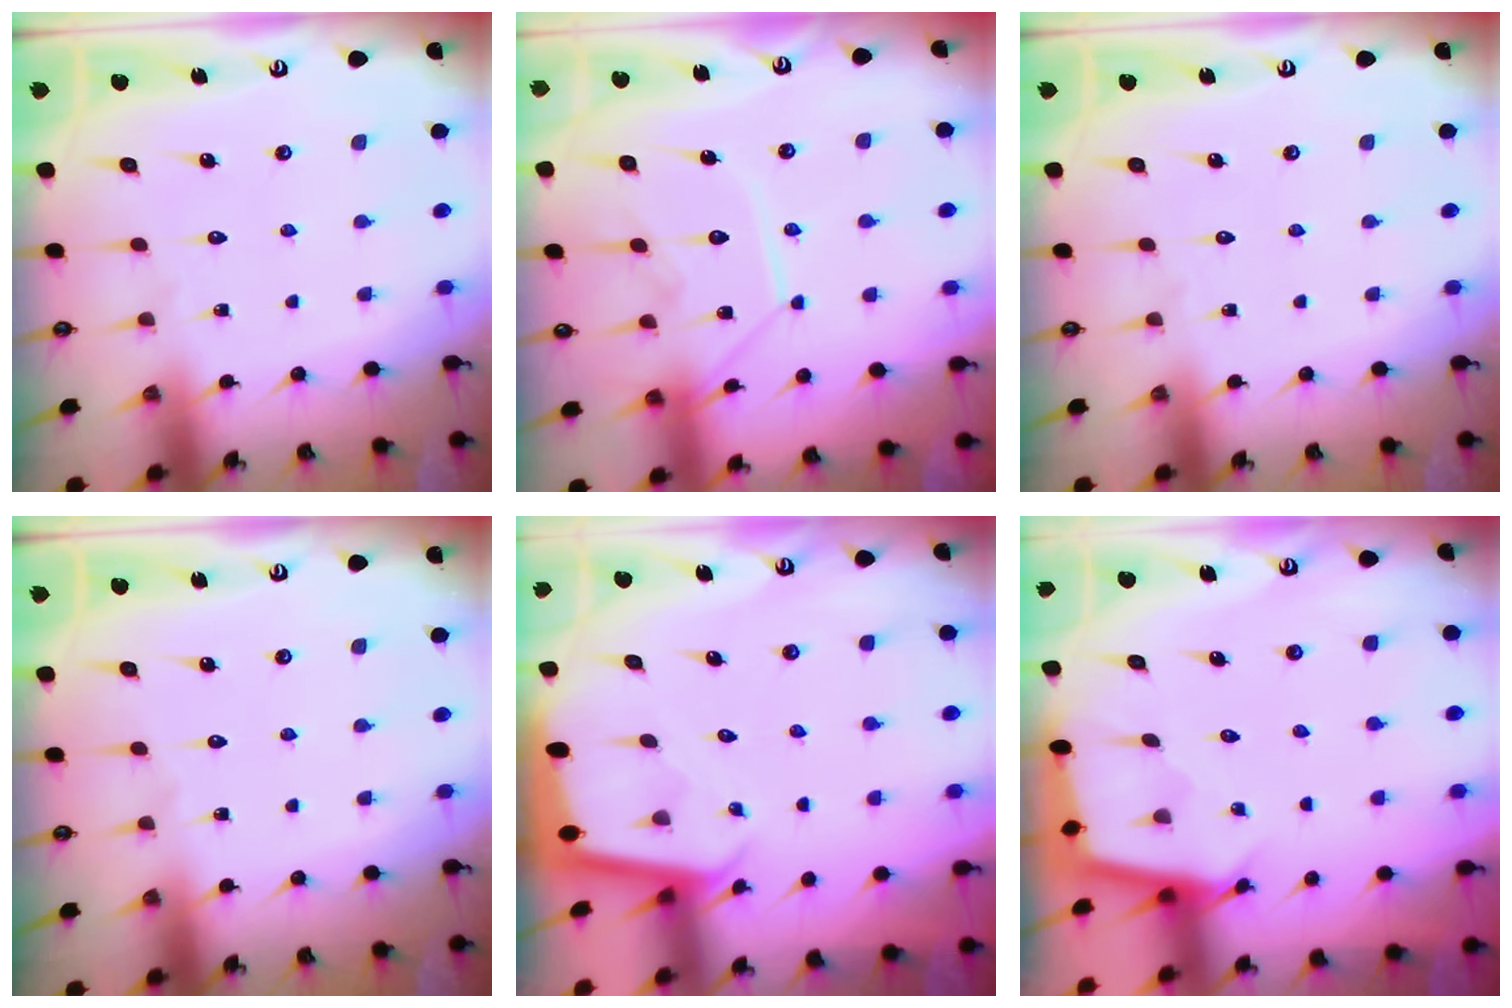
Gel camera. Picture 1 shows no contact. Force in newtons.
{"total": 12.0, "press": 11.9, "slide": 1.2}
{"total": 0.0}
{"total": 0.0}
{"total": 1.8, "press": 1.8, "slide": 0.1}
{"total": 2.5, "press": 2.5, "slide": 0.2}